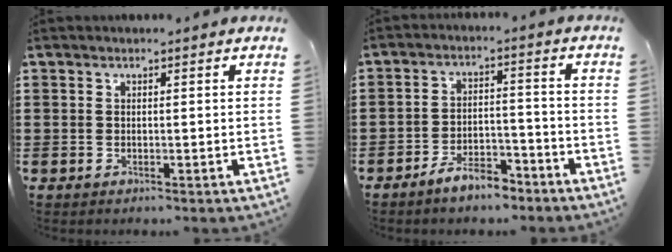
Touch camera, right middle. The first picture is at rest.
{"total": 6.1, "force": [-5.4, 1.8, 2.2], "torque": [-0.037, 0.014, -0.103]}